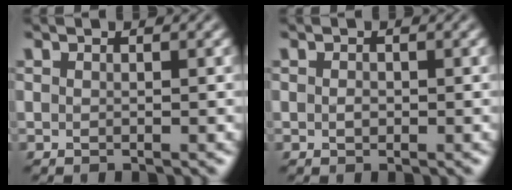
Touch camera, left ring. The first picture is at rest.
{"total": 0.7, "force": [-0.1, 0.5, 0.5], "torque": [-0.009, -0.002, -0.001]}